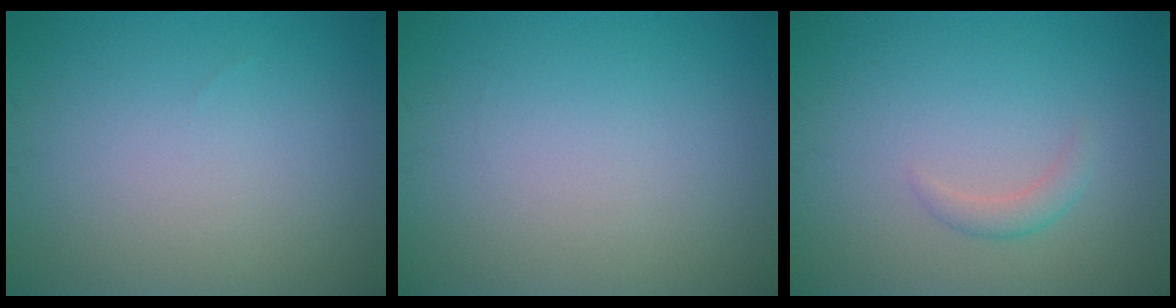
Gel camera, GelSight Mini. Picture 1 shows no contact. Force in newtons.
{"total": 0.0}
{"total": 1.3, "press": 1.3, "slide": 0.1}